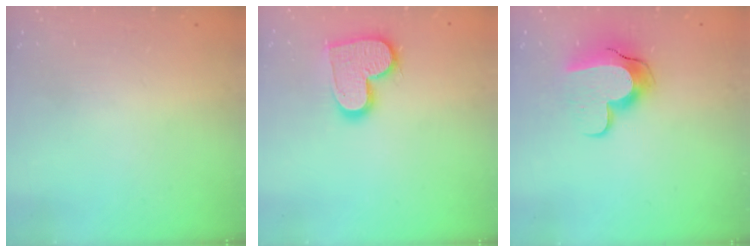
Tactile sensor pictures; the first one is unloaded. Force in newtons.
{"total": 14.9, "press": 14.9, "slide": 1.0}
{"total": 11.9, "press": 11.9, "slide": 1.1}